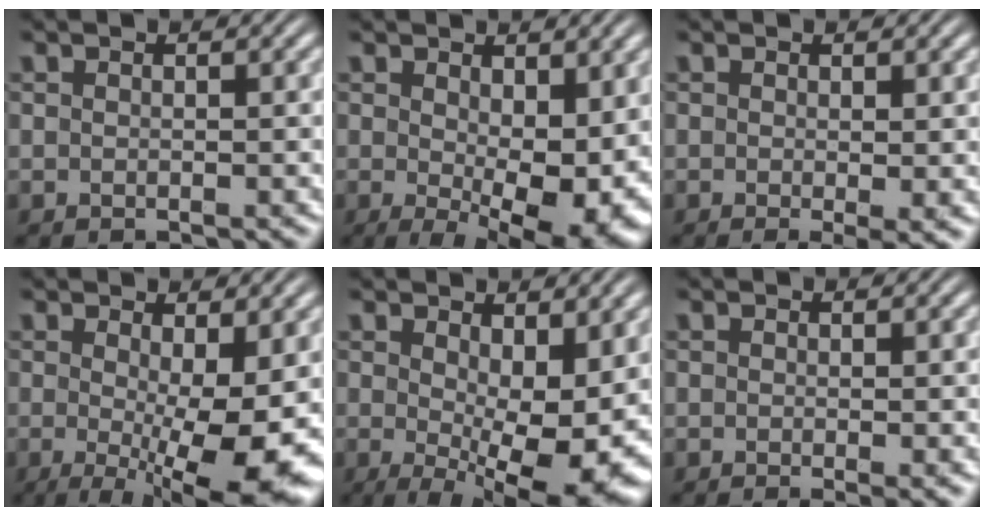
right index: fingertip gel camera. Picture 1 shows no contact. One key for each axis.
{"total": 6.9, "fx": -0.9, "fy": 2.3, "fz": 6.5, "tx": -0.089, "ty": -0.041, "tz": 0.005}
{"total": 2.3, "fx": -1.0, "fy": 0.4, "fz": 2.1, "tx": -0.023, "ty": -0.013, "tz": -0.009}
{"total": 8.6, "fx": -1.2, "fy": 2.4, "fz": 8.1, "tx": -0.105, "ty": -0.028, "tz": -0.007}
{"total": 8.5, "fx": -0.5, "fy": 2.8, "fz": 8.1, "tx": -0.101, "ty": -0.034, "tz": 0.011}
{"total": 1.3, "fx": -0.5, "fy": 0.1, "fz": 1.2, "tx": -0.010, "ty": -0.003, "tz": -0.006}